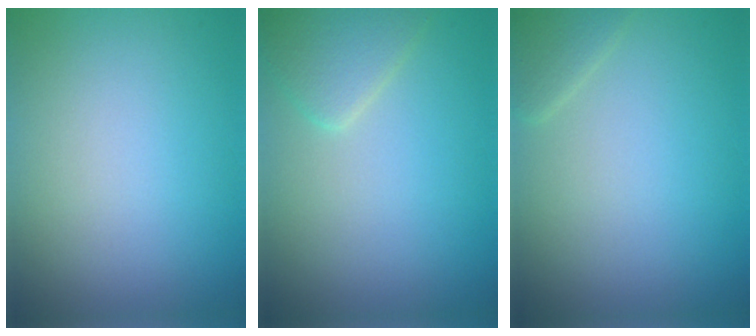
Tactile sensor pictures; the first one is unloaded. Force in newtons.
{"total": 2.7, "press": 2.7, "slide": 0.1}
{"total": 1.5, "press": 1.5, "slide": 0.1}